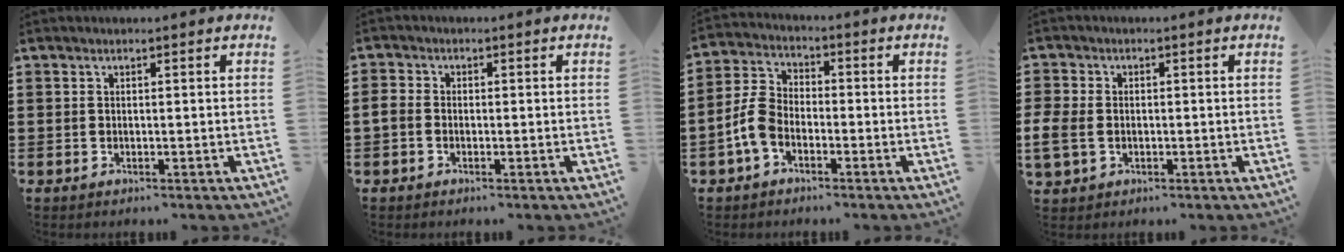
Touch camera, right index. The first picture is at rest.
{"total": 1.6, "force": [-0.8, 1.1, 0.9], "torque": [-0.027, -0.002, -0.019]}
{"total": 5.8, "force": [-2.5, 3.6, 3.8], "torque": [-0.111, -0.002, -0.056]}
{"total": 3.3, "force": [-0.8, 2.5, 2.0], "torque": [-0.060, -0.002, -0.021]}